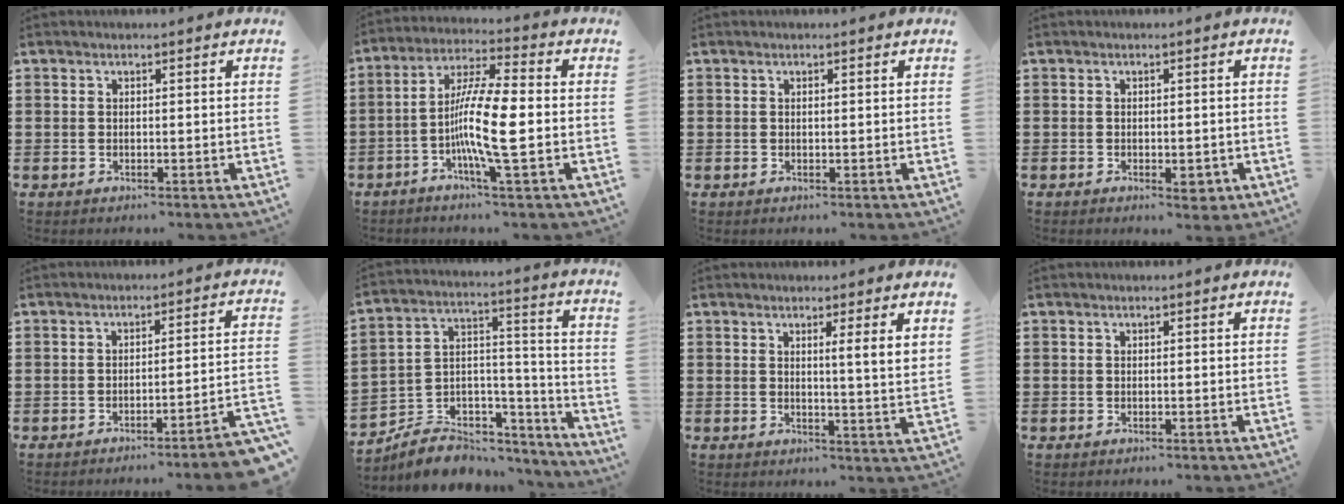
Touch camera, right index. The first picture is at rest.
{"total": 11.3, "force": [-2.2, 1.3, 11.0], "torque": [-0.221, -0.013, -0.047]}
{"total": 0.0}
{"total": 2.2, "force": [-1.1, 0.8, 1.6], "torque": [-0.035, -0.005, -0.022]}
{"total": 3.8, "force": [-3.1, -0.8, 1.9], "torque": [-0.038, -0.022, -0.065]}
{"total": 6.9, "force": [-5.8, 3.5, 1.3], "torque": [-0.025, 0.008, -0.106]}
{"total": 3.2, "force": [2.1, -0.9, 2.2], "torque": [-0.042, -0.015, 0.034]}
{"total": 0.0}